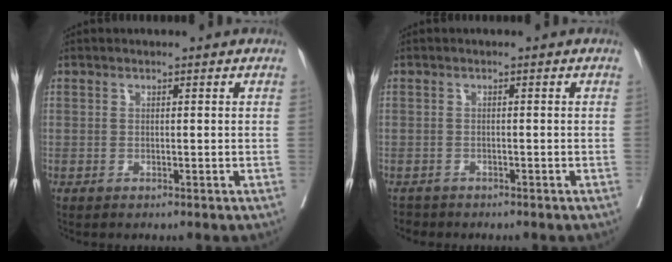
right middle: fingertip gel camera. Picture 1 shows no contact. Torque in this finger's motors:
{"motor_torque": [0.02, -0.12, -0.04, -0.01]}